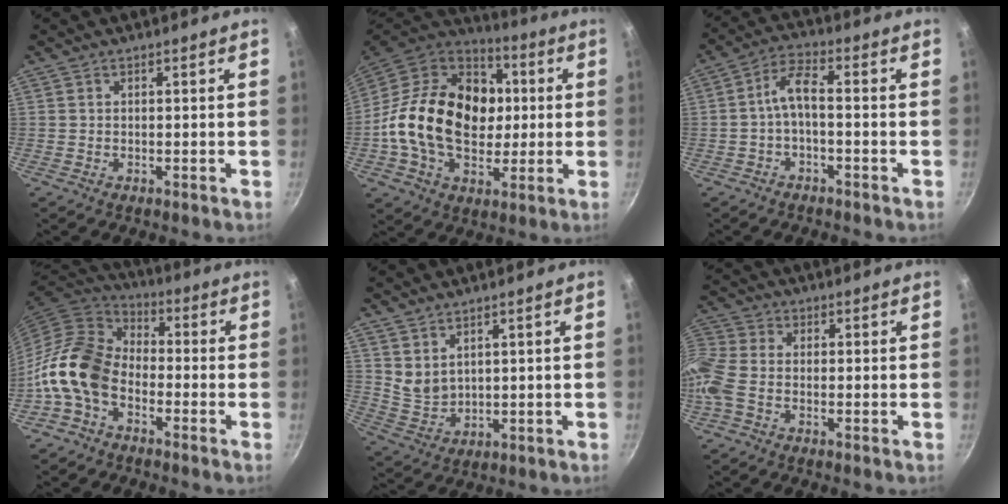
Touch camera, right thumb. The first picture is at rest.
{"total": 25.9, "force": [0.3, 18.7, 17.9], "torque": [-0.273, 0.029, -0.002]}
{"total": 5.4, "force": [-1.7, 2.1, 4.7], "torque": [-0.100, 0.035, -0.036]}
{"total": 13.4, "force": [-4.7, 9.0, 8.7], "torque": [-0.142, 0.051, -0.116]}
{"total": 4.9, "force": [3.2, 2.7, 2.5], "torque": [-0.041, -0.030, 0.076]}
{"total": 10.6, "force": [-2.7, 7.3, 7.2], "torque": [-0.168, 0.020, -0.082]}